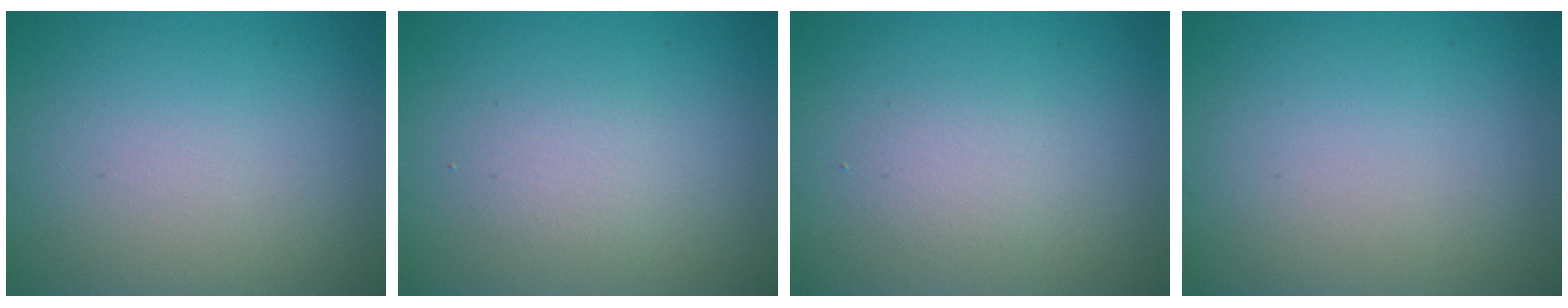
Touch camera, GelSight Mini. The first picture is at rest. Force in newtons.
{"total": 1.4, "press": 1.4, "slide": 0.1}
{"total": 1.5, "press": 1.4, "slide": 0.1}
{"total": 0.0}